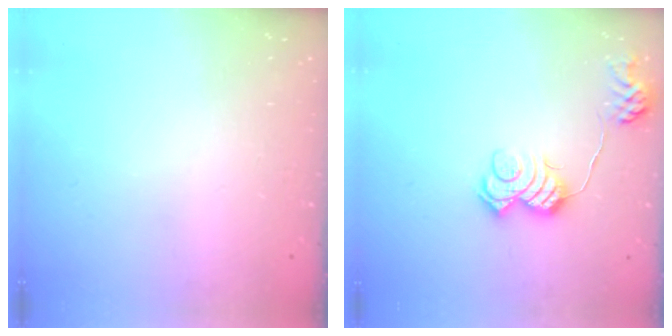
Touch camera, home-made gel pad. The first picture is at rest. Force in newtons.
{"total": 13.0, "press": 13.0, "slide": 0.4}